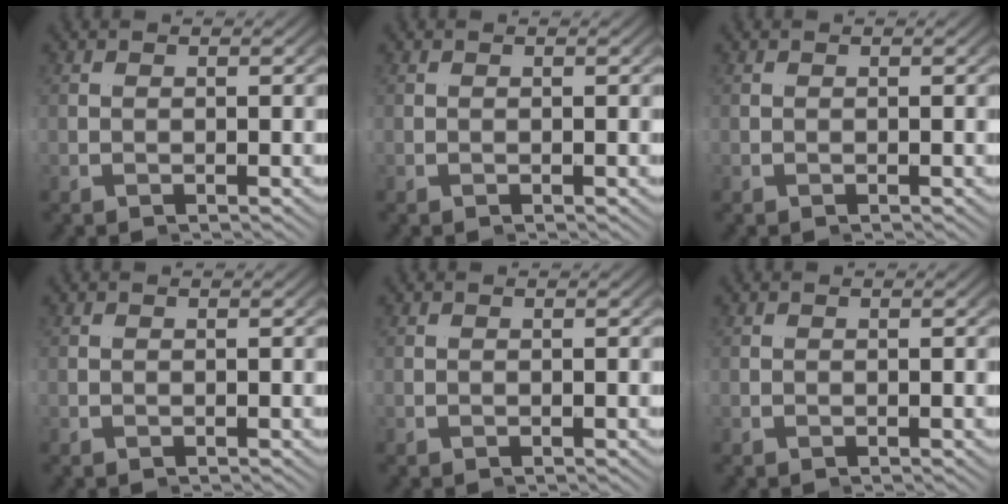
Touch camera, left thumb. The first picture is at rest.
{"total": 0.0}
{"total": 0.0}
{"total": 0.0}
{"total": 0.0}
{"total": 0.0}